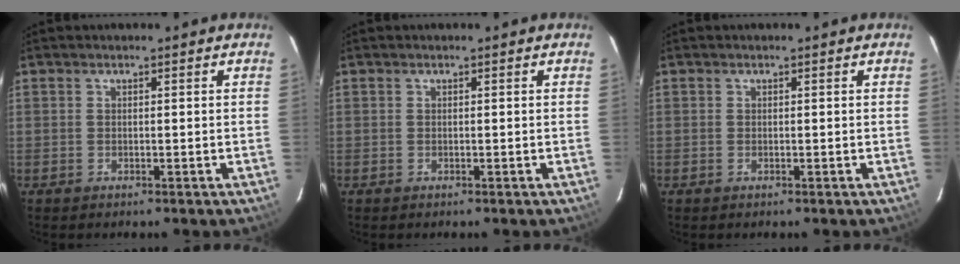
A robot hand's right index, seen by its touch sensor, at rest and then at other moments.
{"total": 0.0}
{"total": 0.0}